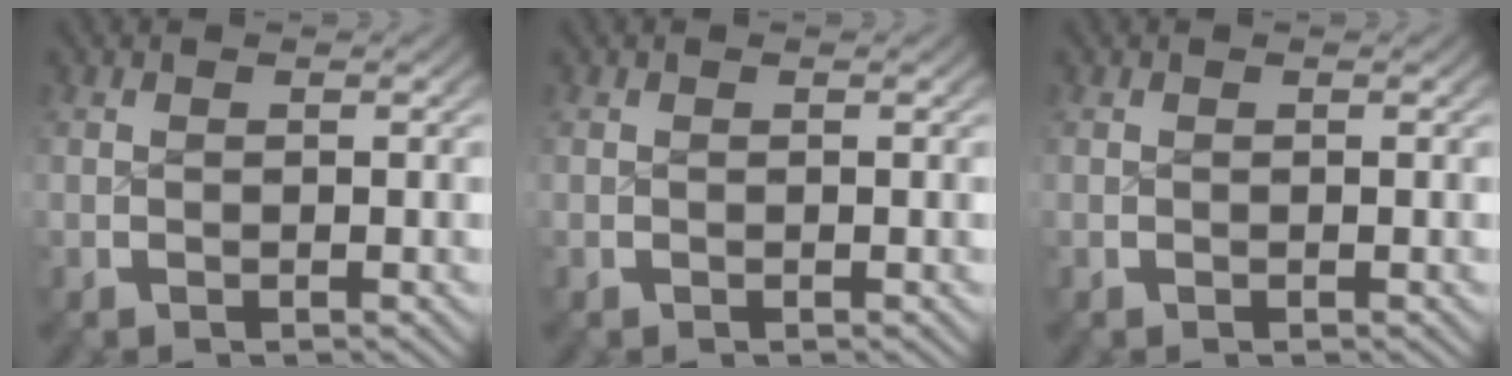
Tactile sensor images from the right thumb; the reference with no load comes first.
{"total": 0.0}
{"total": 0.0}